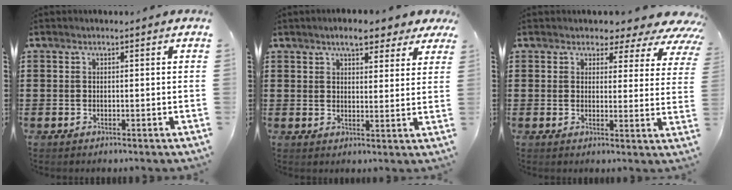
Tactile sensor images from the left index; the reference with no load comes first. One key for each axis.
{"total": 5.9, "fx": 4.8, "fy": 1.8, "fz": 2.9, "tx": -0.054, "ty": -0.006, "tz": 0.084}
{"total": 3.6, "fx": 2.9, "fy": 1.8, "fz": 1.2, "tx": -0.028, "ty": -0.019, "tz": 0.044}